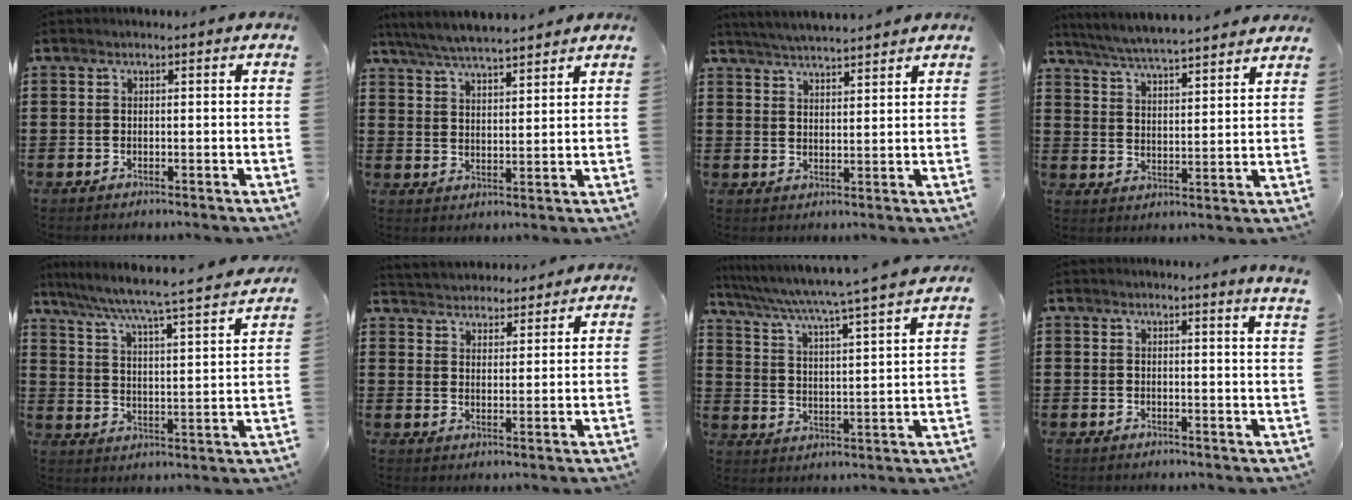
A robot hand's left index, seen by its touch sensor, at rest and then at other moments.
{"total": 5.6, "force": [5.4, 0.2, 1.6], "torque": [-0.052, -0.021, 0.096]}
{"total": 4.2, "force": [4.1, -0.4, 0.7], "torque": [-0.028, -0.015, 0.074]}
{"total": 5.4, "force": [5.2, -0.5, 1.3], "torque": [-0.048, -0.036, 0.088]}
{"total": 4.8, "force": [4.2, -0.9, 2.1], "torque": [-0.063, -0.046, 0.058]}
{"total": 3.7, "force": [3.6, 0.5, -0.5], "torque": [-0.008, -0.018, 0.064]}
{"total": 4.7, "force": [3.9, -1.2, 2.1], "torque": [-0.062, -0.047, 0.055]}
{"total": 1.9, "force": [1.6, -0.7, 0.7], "torque": [-0.016, -0.006, 0.031]}